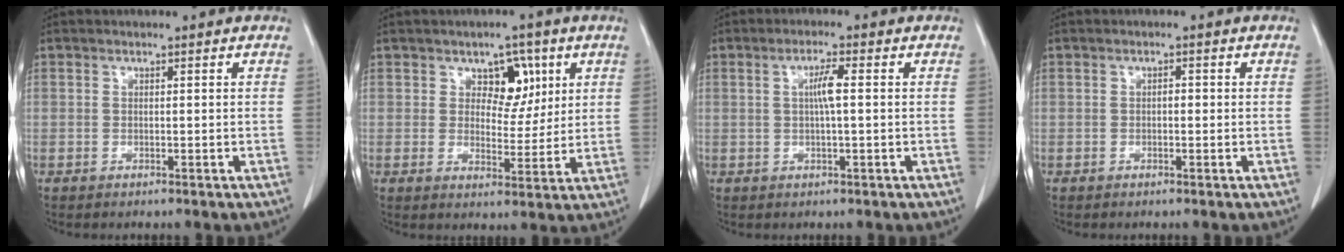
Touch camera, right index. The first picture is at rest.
{"total": 5.8, "force": [2.6, 3.8, 3.6], "torque": [-0.042, 0.006, 0.038]}
{"total": 3.2, "force": [0.4, 0.3, 3.2], "torque": [-0.062, 0.003, 0.006]}
{"total": 0.9, "force": [-0.1, 0.4, 0.7], "torque": [-0.013, 0.002, -0.004]}